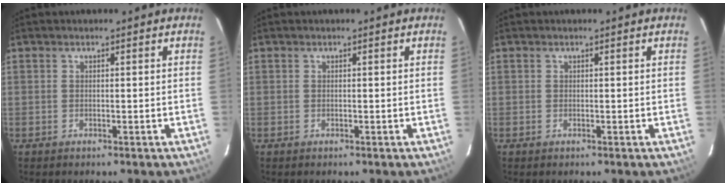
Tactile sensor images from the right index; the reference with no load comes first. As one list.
[{"total": 0.0}, {"total": 0.0}]